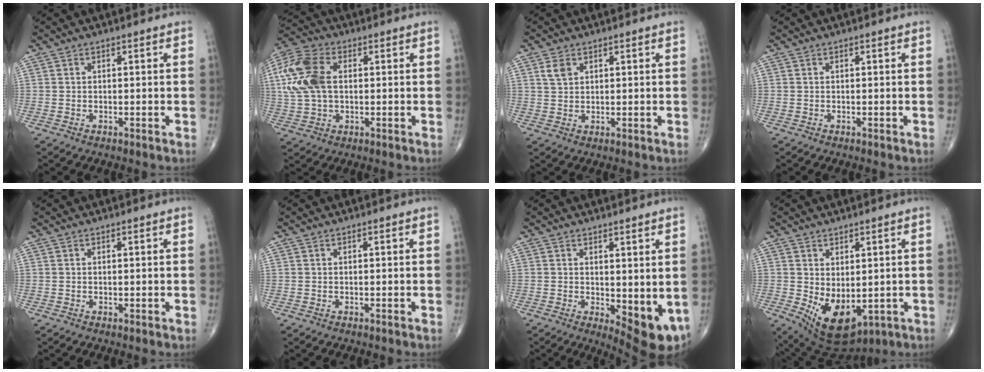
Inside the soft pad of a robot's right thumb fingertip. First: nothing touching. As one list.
[{"total": 14.1, "force": [2.0, 8.9, 10.8], "torque": [-0.246, 0.014, 0.037]}, {"total": 2.8, "force": [1.4, 1.8, 1.5], "torque": [-0.023, -0.002, 0.030]}, {"total": 0.0}, {"total": 0.0}, {"total": 0.0}, {"total": 8.7, "force": [-0.4, 3.4, 8.0], "torque": [-0.093, -0.021, 0.006]}, {"total": 10.9, "force": [-1.5, 6.4, 8.7], "torque": [-0.125, -0.010, 0.006]}]